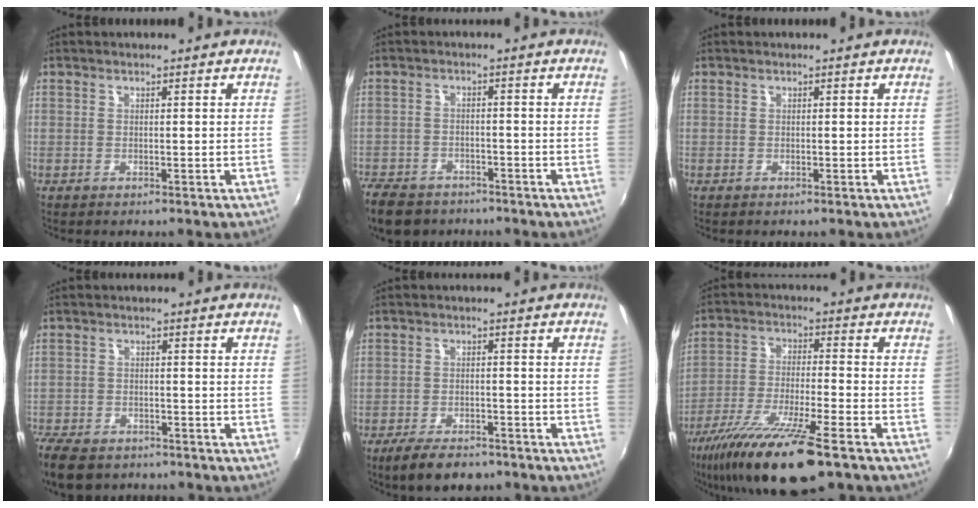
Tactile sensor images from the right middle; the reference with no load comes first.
{"total": 11.6, "force": [-8.6, 6.5, 4.3], "torque": [-0.129, -0.012, -0.143]}
{"total": 0.0}
{"total": 10.3, "force": [-7.8, 5.1, 4.3], "torque": [-0.124, -0.022, -0.138]}
{"total": 8.0, "force": [-6.1, 3.3, 3.9], "torque": [-0.097, -0.006, -0.100]}
{"total": 18.0, "force": [-12.8, 2.4, 12.5], "torque": [-0.246, -0.049, -0.227]}